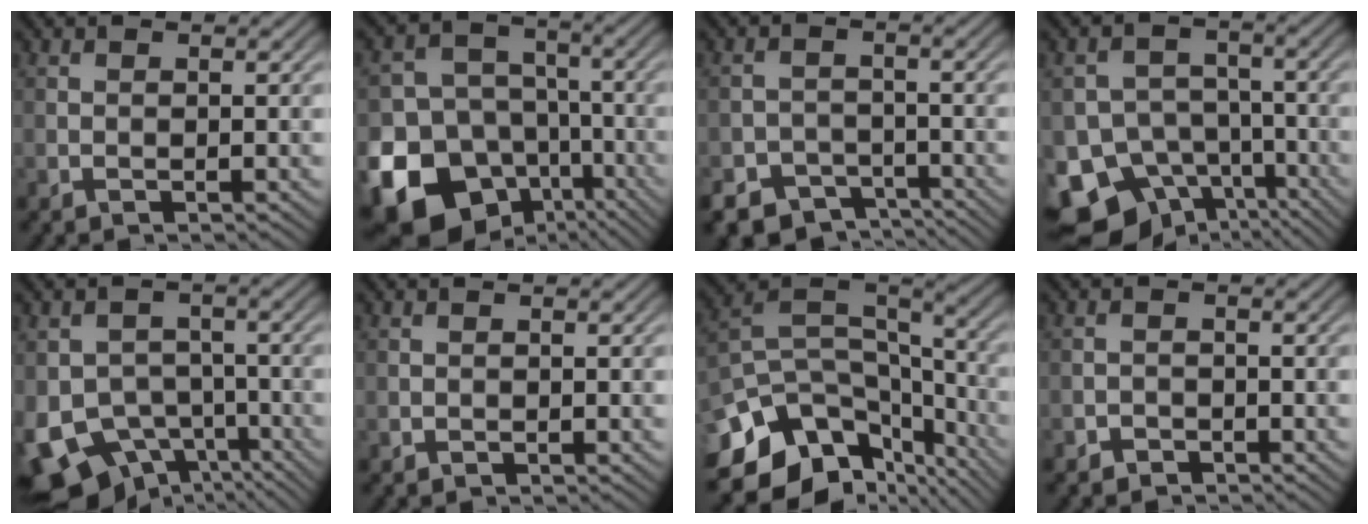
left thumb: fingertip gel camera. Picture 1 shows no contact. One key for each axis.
{"total": 19.2, "fx": -9.9, "fy": 14.9, "fz": 6.9, "tx": -0.177, "ty": -0.067, "tz": -0.158}
{"total": 7.3, "fx": -5.7, "fy": 4.3, "fz": 1.7, "tx": -0.018, "ty": -0.012, "tz": -0.085}
{"total": 15.3, "fx": -9.9, "fy": 10.5, "fz": 4.9, "tx": -0.118, "ty": -0.047, "tz": -0.144}
{"total": 10.6, "fx": -5.4, "fy": 7.6, "fz": 5.1, "tx": -0.106, "ty": -0.026, "tz": -0.094}
{"total": 0.0}
{"total": 15.7, "fx": -8.9, "fy": 9.5, "fz": 8.7, "tx": -0.209, "ty": -0.023, "tz": -0.124}
{"total": 1.4, "fx": -1.1, "fy": 0.8, "fz": 0.2, "tx": 0.001, "ty": 0.002, "tz": -0.024}